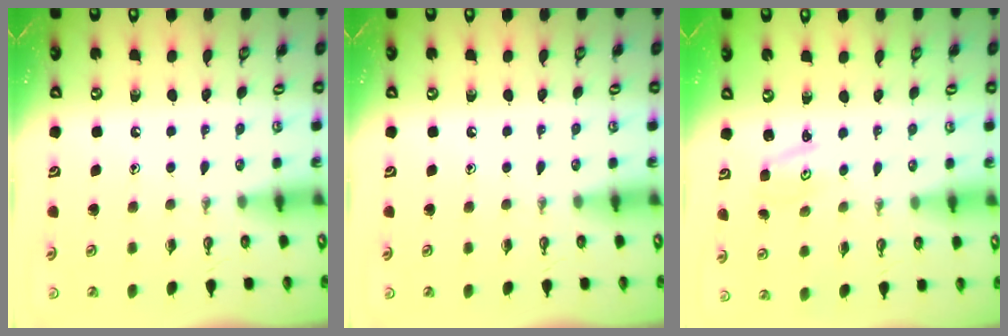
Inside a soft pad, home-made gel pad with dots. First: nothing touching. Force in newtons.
{"total": 0.0}
{"total": 1.6, "press": 1.6, "slide": 0.3}